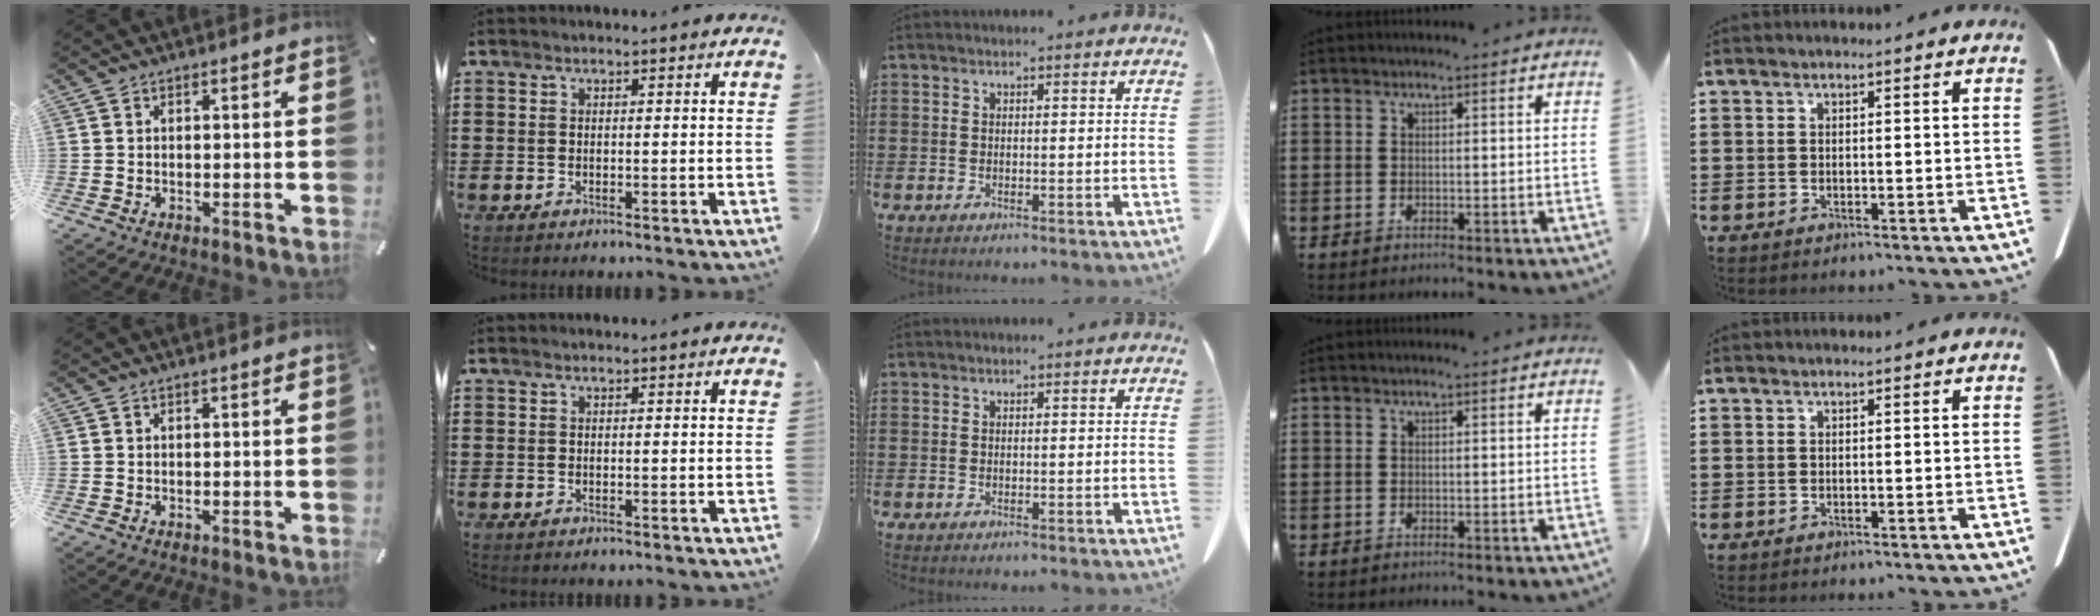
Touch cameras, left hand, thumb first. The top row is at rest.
{}